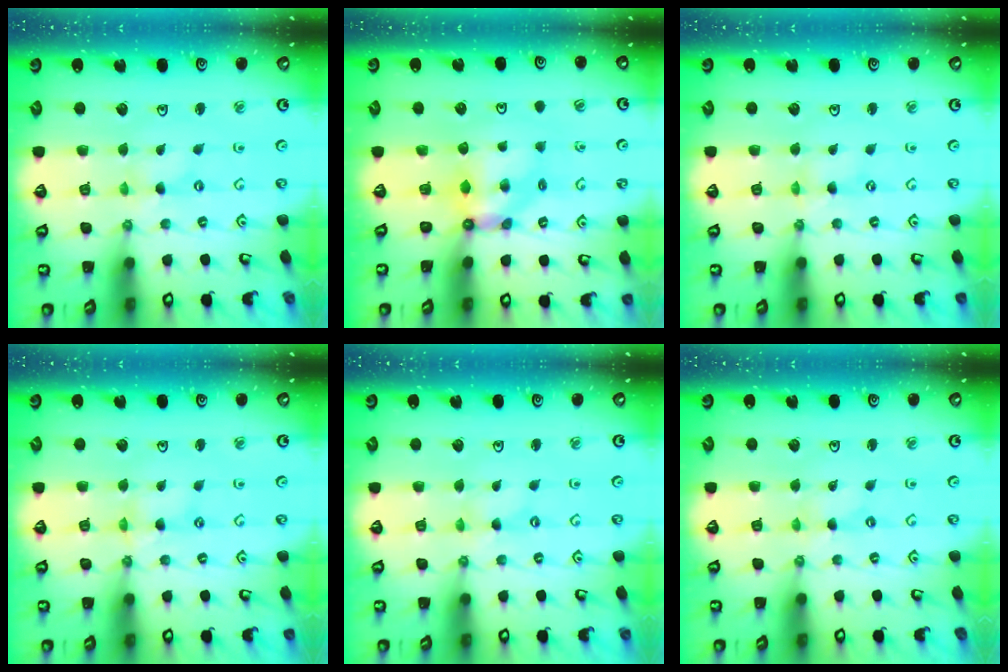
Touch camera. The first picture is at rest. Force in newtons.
{"total": 5.2, "press": 5.1, "slide": 0.2}
{"total": 0.0}
{"total": 2.4, "press": 2.4, "slide": 0.3}
{"total": 0.0}
{"total": 0.0}